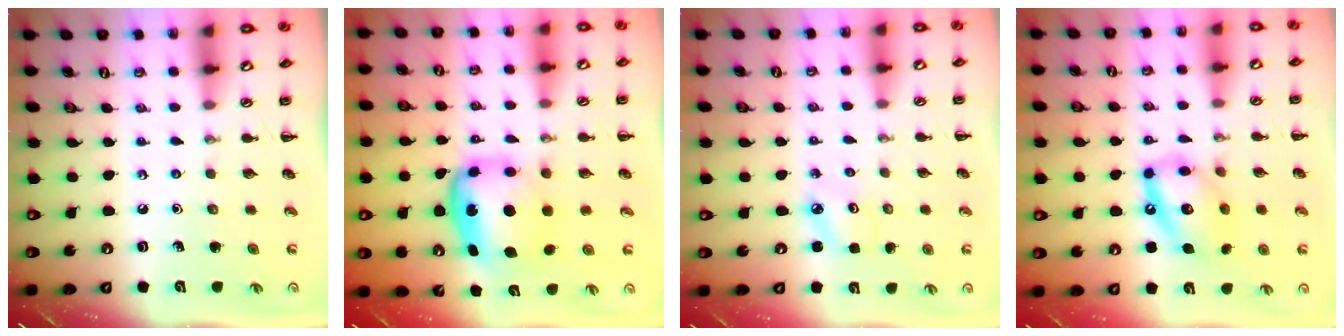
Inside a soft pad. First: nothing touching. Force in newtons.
{"total": 7.4, "press": 7.2, "slide": 1.6}
{"total": 2.8, "press": 2.7, "slide": 0.6}
{"total": 13.8, "press": 13.6, "slide": 2.4}